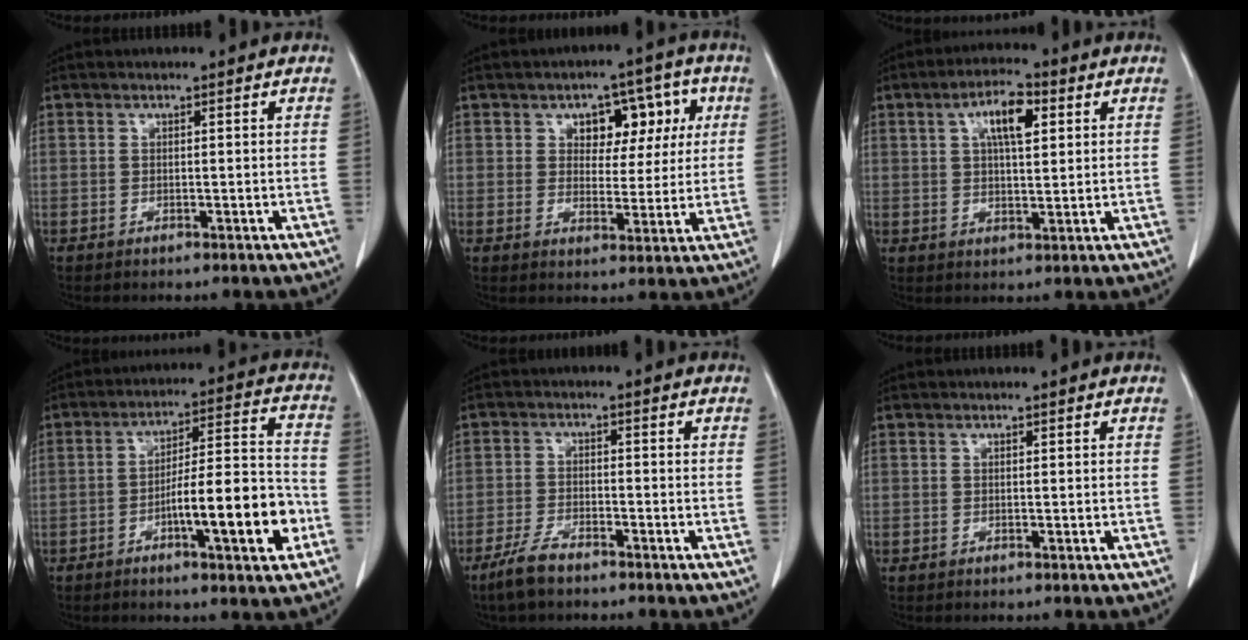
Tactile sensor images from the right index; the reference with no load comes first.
{"total": 8.3, "force": [2.8, 5.1, 5.9], "torque": [-0.061, 0.027, 0.042]}
{"total": 7.2, "force": [2.7, 2.3, 6.2], "torque": [-0.110, 0.011, 0.045]}
{"total": 13.6, "force": [-4.8, 1.6, 12.6], "torque": [-0.196, 0.012, -0.072]}
{"total": 4.3, "force": [-3.4, 1.0, 2.4], "torque": [-0.056, -0.003, -0.065]}
{"total": 0.0}